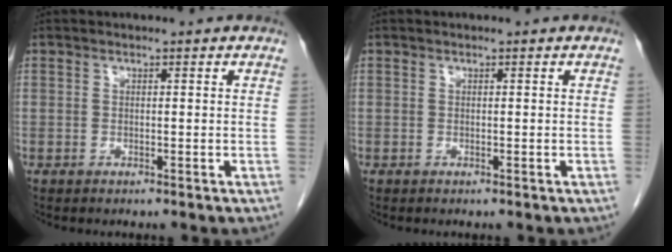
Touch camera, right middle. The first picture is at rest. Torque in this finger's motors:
{"motor_torque": [0.14, -0.14, -0.02, -0.01]}